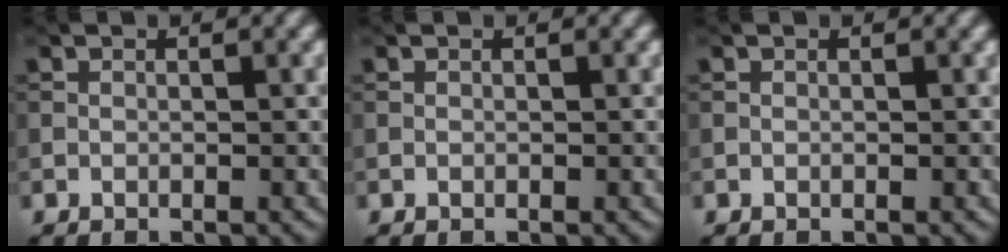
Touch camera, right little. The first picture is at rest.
{"total": 0.0}
{"total": 0.0}